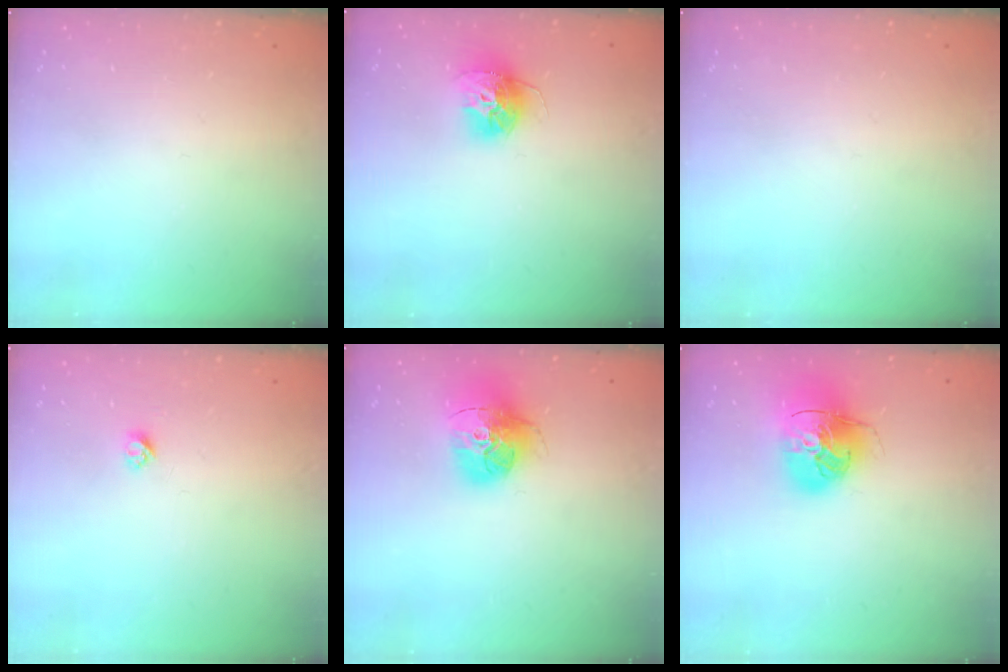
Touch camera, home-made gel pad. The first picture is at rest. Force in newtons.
{"total": 13.5, "press": 13.4, "slide": 1.2}
{"total": 0.0}
{"total": 2.7, "press": 2.6, "slide": 0.3}
{"total": 16.5, "press": 16.4, "slide": 1.5}
{"total": 16.4, "press": 16.2, "slide": 2.5}